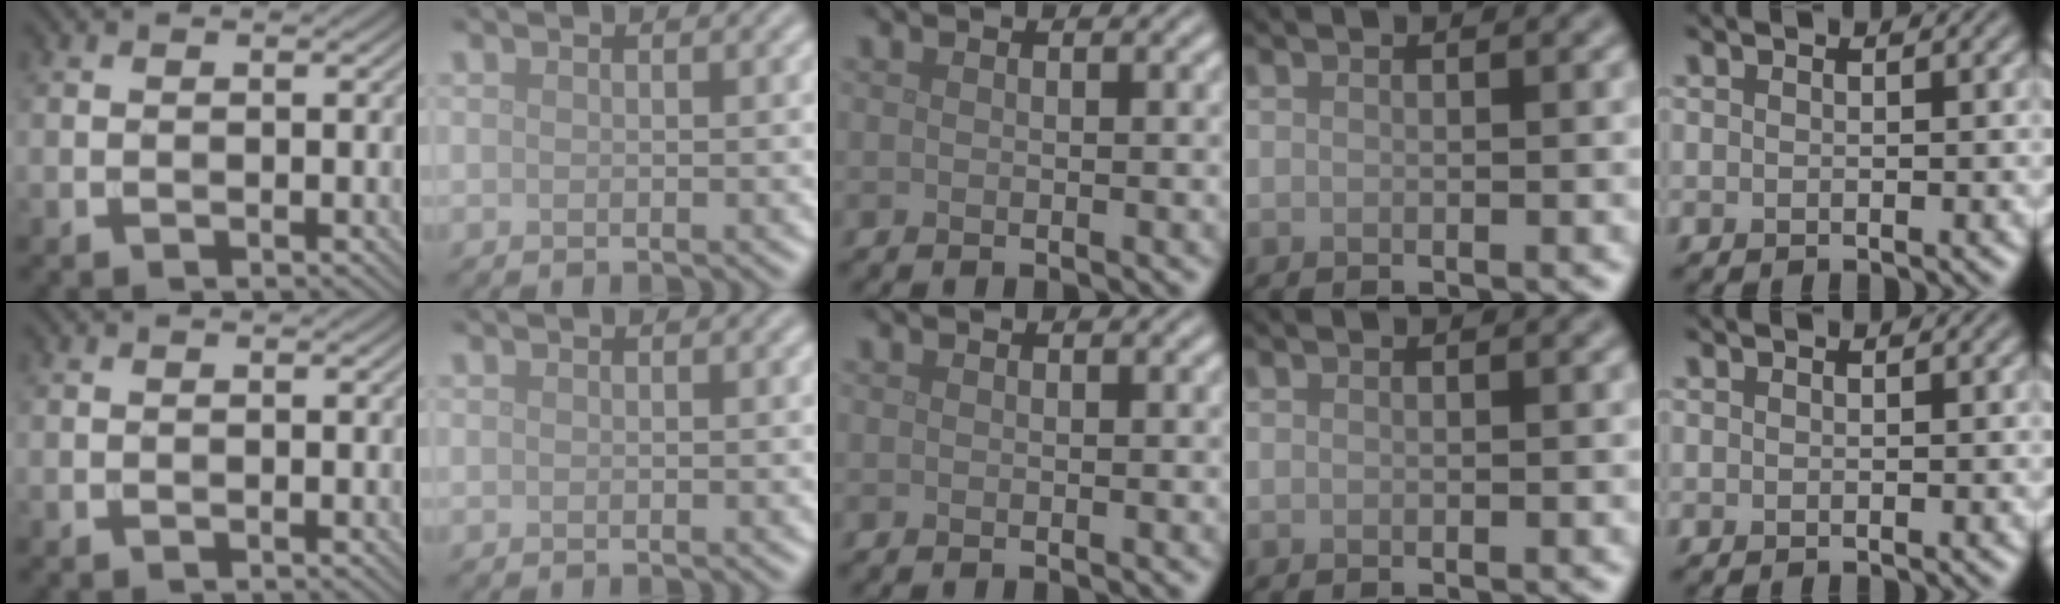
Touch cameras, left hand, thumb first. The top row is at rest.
{}